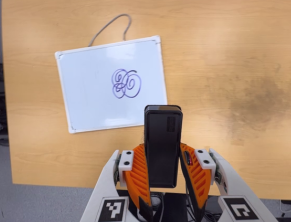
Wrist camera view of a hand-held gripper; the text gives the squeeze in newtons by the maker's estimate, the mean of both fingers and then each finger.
{"total": 4.4, "left": 2.7, "right": 6.1}